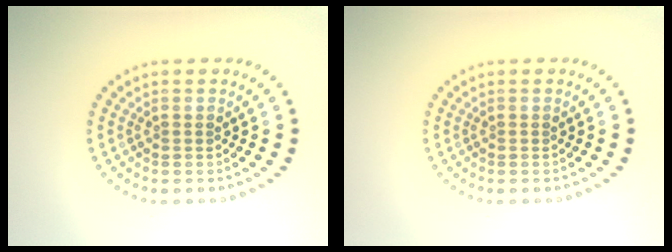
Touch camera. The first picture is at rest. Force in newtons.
{"total": 0.0}